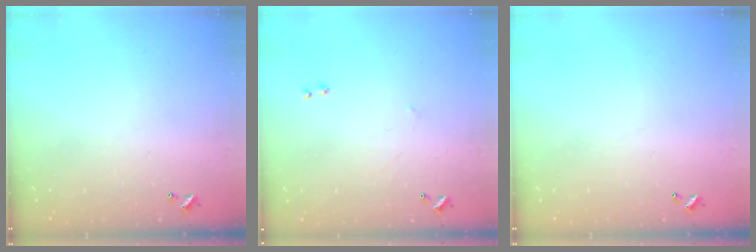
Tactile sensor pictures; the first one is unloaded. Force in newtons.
{"total": 2.5, "press": 2.4, "slide": 0.4}
{"total": 0.0}